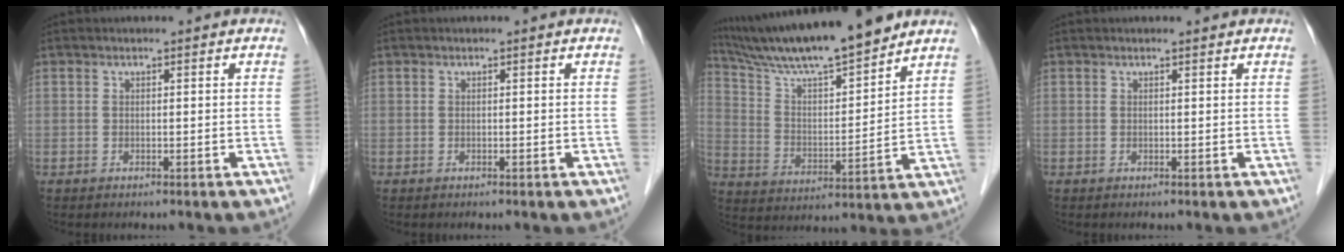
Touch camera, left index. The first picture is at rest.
{"total": 0.0}
{"total": 16.6, "force": [14.5, 0.6, 8.0], "torque": [-0.144, 0.005, 0.253]}
{"total": 0.7, "force": [0.6, 0.1, 0.2], "torque": [-0.009, 0.004, 0.009]}